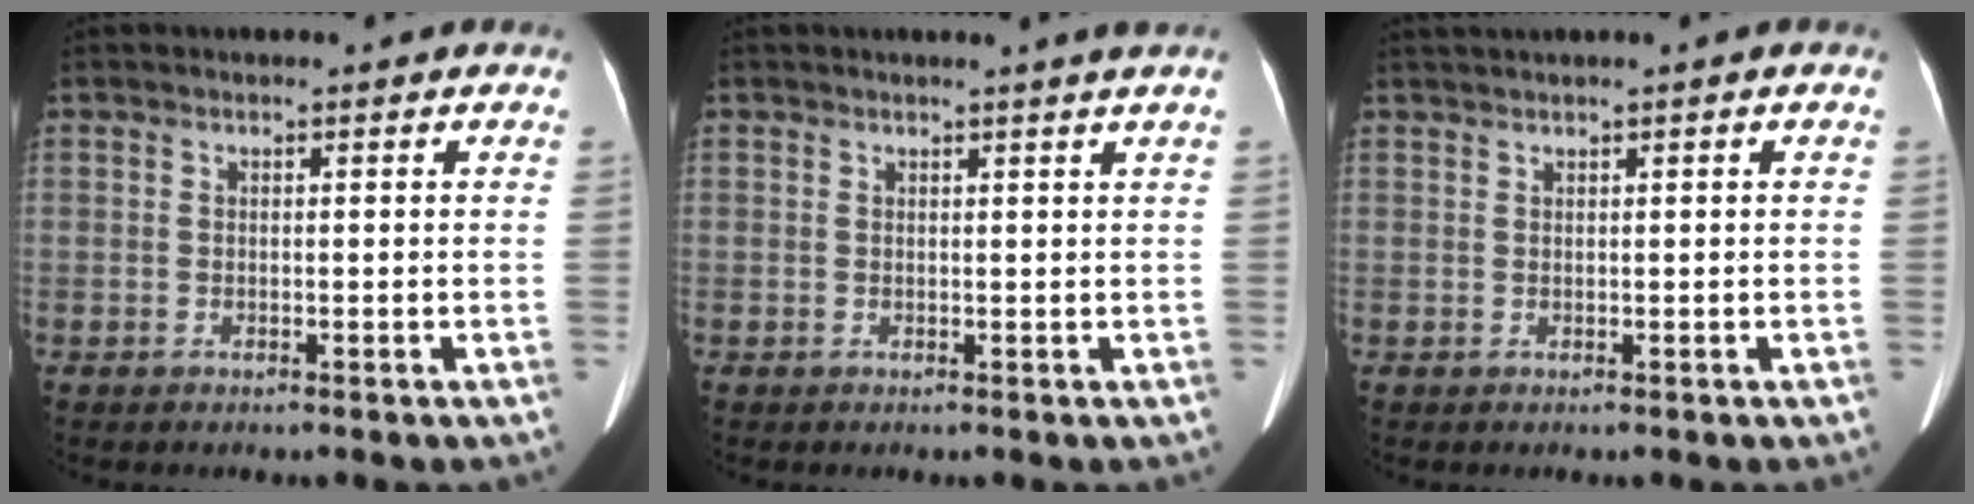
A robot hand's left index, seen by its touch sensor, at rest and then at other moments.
{"total": 2.0, "force": [1.7, -0.7, 0.8], "torque": [-0.019, -0.007, 0.024]}
{"total": 1.6, "force": [1.2, -0.3, 1.1], "torque": [-0.027, 0.018, 0.031]}